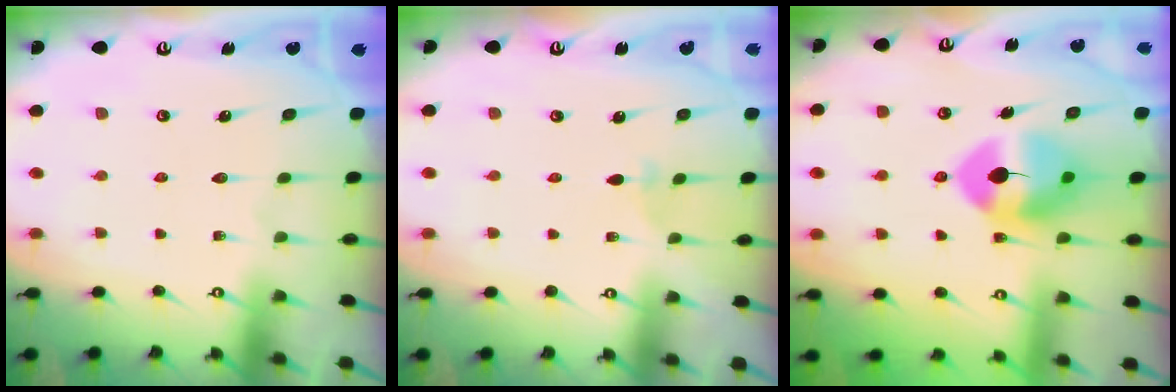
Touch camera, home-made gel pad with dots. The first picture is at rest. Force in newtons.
{"total": 2.0, "press": 1.9, "slide": 0.5}
{"total": 9.3, "press": 9.2, "slide": 1.4}